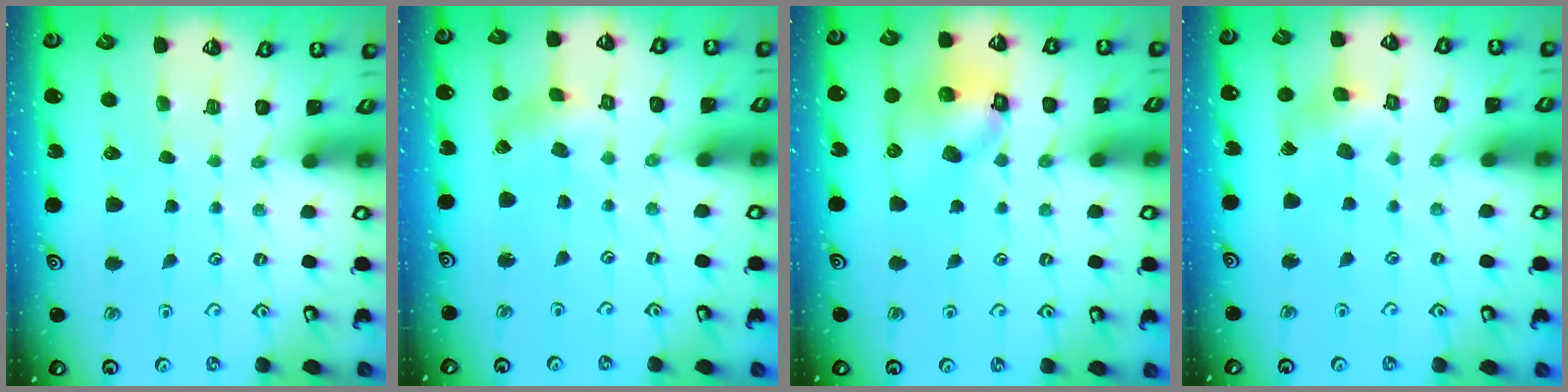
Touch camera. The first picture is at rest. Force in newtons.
{"total": 1.4, "press": 1.4, "slide": 0.2}
{"total": 11.4, "press": 11.3, "slide": 1.7}
{"total": 8.5, "press": 8.4, "slide": 0.9}